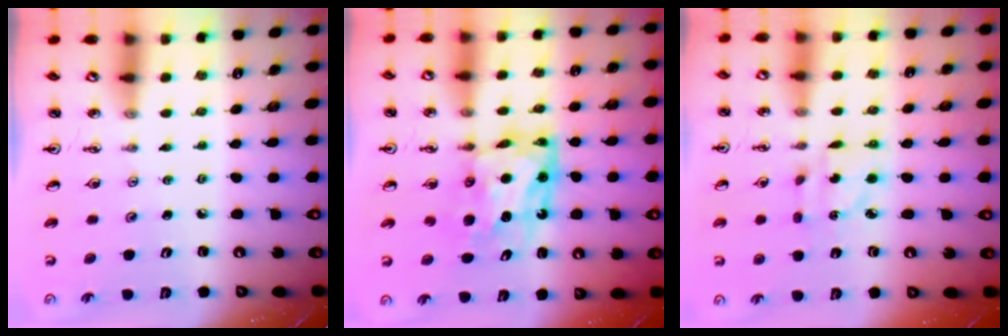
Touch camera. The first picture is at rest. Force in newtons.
{"total": 8.9, "press": 8.8, "slide": 1.1}
{"total": 4.9, "press": 4.9, "slide": 0.4}